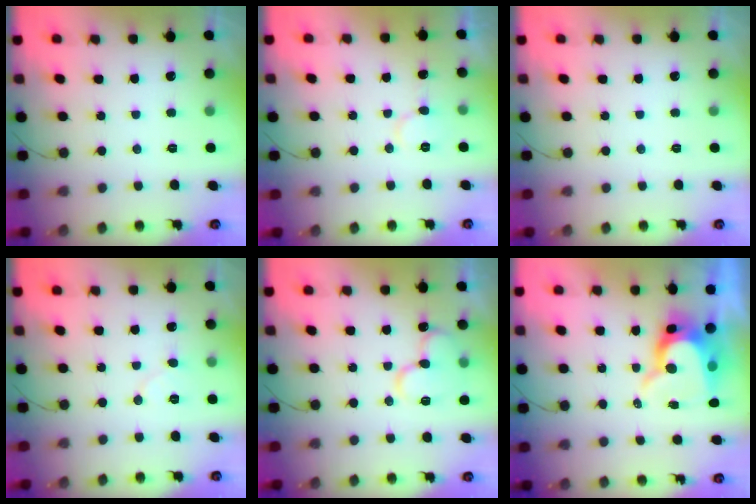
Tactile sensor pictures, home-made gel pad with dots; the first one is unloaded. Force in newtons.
{"total": 5.9, "press": 5.9, "slide": 0.7}
{"total": 0.0}
{"total": 5.4, "press": 5.4, "slide": 0.5}
{"total": 13.3, "press": 13.3, "slide": 1.6}
{"total": 10.5, "press": 10.5, "slide": 1.0}